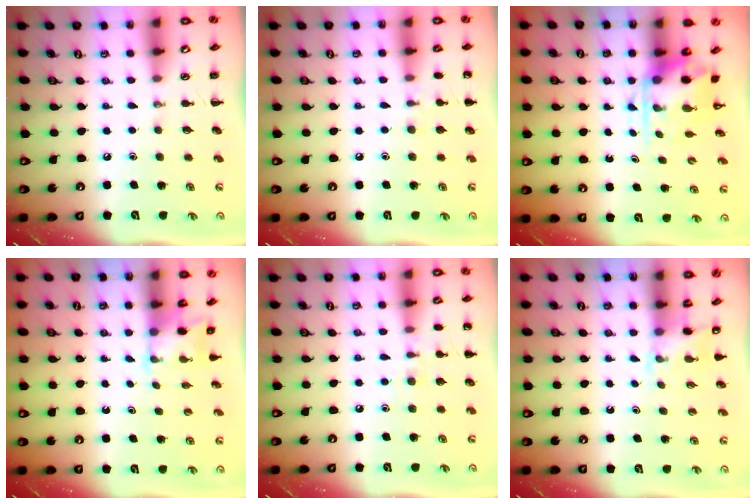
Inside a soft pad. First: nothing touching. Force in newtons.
{"total": 5.8, "press": 5.6, "slide": 1.5}
{"total": 3.8, "press": 3.7, "slide": 0.9}
{"total": 2.1, "press": 2.0, "slide": 0.6}
{"total": 7.2, "press": 7.0, "slide": 1.7}
{"total": 2.5, "press": 2.4, "slide": 0.9}